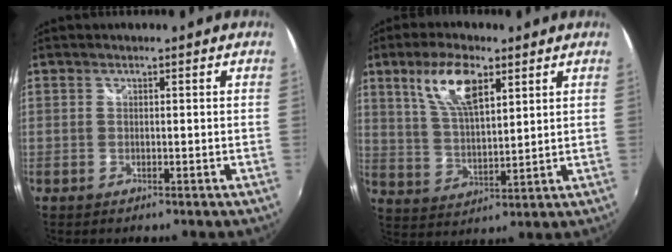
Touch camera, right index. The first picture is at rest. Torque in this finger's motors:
{"motor_torque": [0.62, 0.56, 0.26, 0.08]}